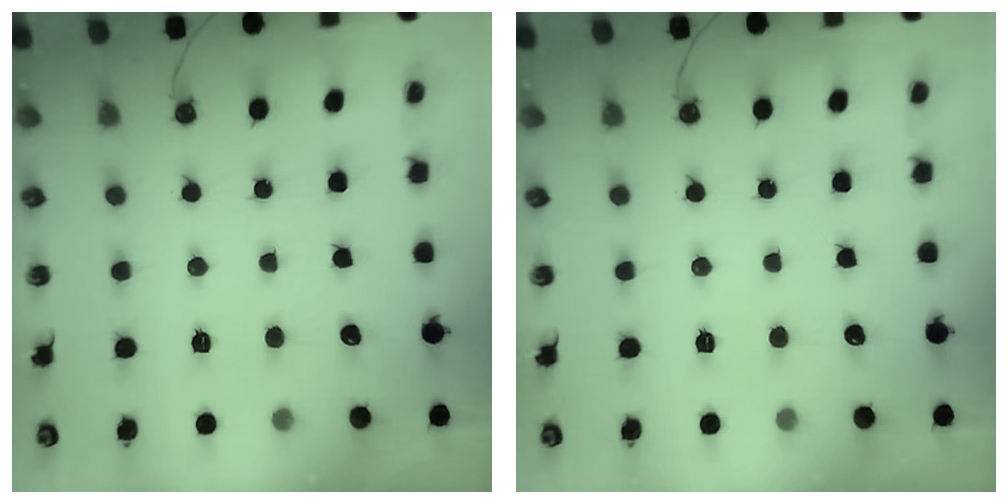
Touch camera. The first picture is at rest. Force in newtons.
{"total": 0.0}